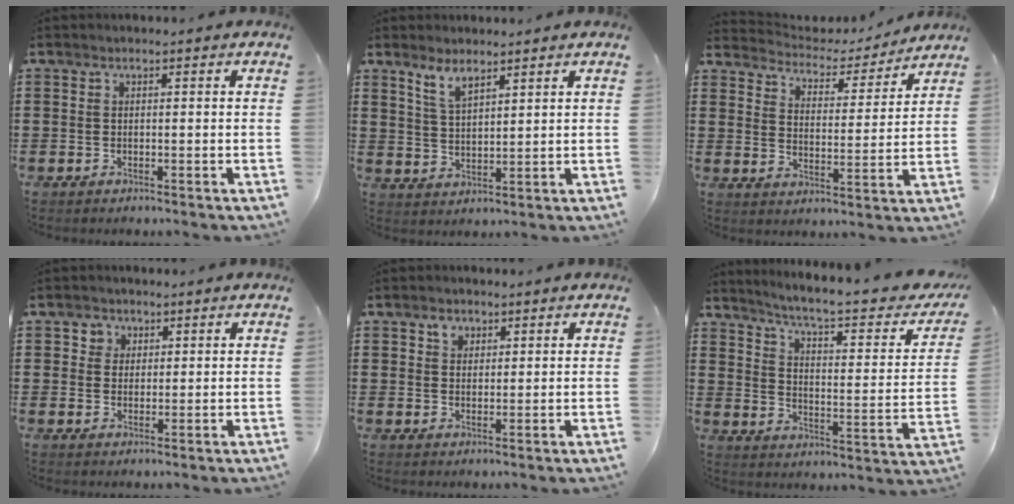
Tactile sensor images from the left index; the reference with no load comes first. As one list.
[{"total": 4.3, "force": [3.4, 1.3, 2.3], "torque": [-0.054, -0.001, 0.062]}, {"total": 4.0, "force": [3.9, 0.9, 0.3], "torque": [-0.033, -0.030, 0.061]}, {"total": 2.5, "force": [1.1, 2.2, 0.0], "torque": [-0.005, 0.007, 0.016]}, {"total": 2.2, "force": [1.4, 1.6, 0.7], "torque": [-0.011, 0.003, 0.026]}, {"total": 6.0, "force": [4.7, 0.2, 3.7], "torque": [-0.087, -0.040, 0.070]}]